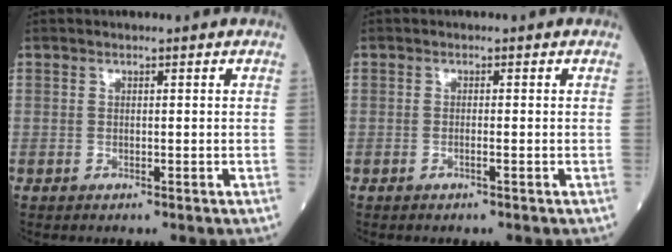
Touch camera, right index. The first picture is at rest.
{"total": 0.7, "force": [-0.3, -0.1, 0.6], "torque": [-0.012, 0.000, -0.007]}